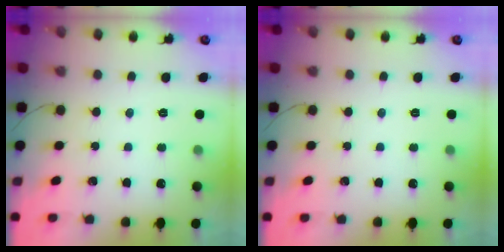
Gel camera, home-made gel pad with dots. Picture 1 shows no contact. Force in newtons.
{"total": 0.0}